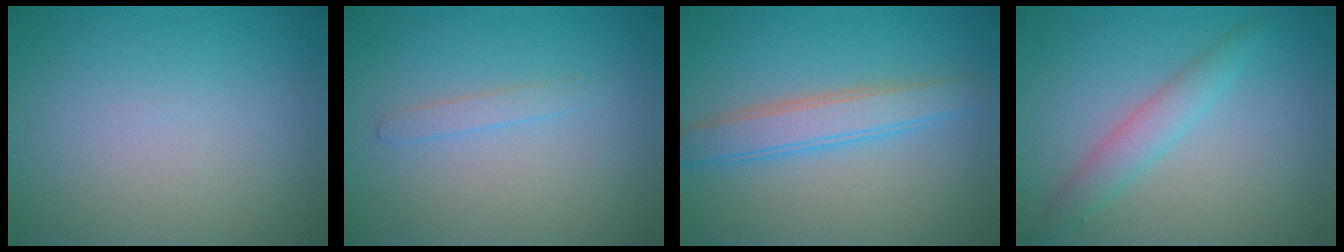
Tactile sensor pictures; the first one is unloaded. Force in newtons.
{"total": 1.0, "press": 1.0, "slide": 0.1}
{"total": 3.5, "press": 3.5, "slide": 0.1}
{"total": 2.4, "press": 2.4, "slide": 0.1}